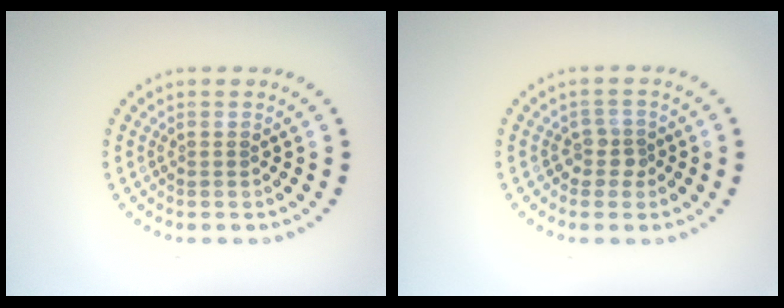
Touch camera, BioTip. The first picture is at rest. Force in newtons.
{"total": 1.6, "press": 1.4, "slide": 0.9}